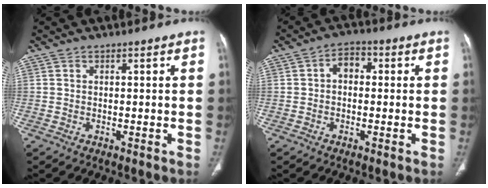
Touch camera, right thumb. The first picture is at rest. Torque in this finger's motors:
{"motor_torque": [1.24, 2.13, 0.64, -0.44, 0.00]}